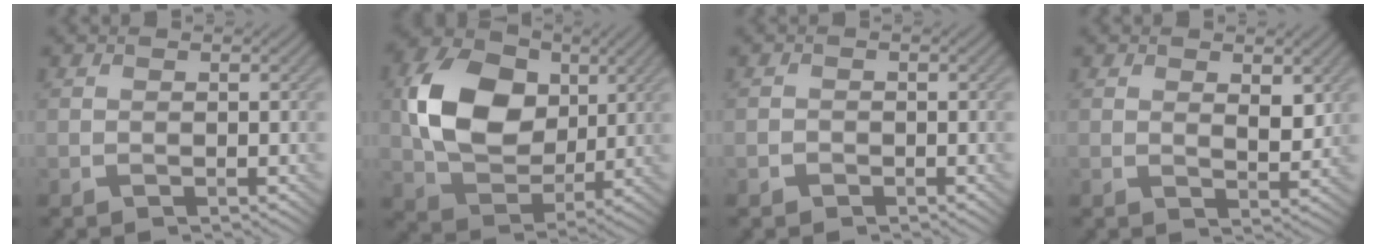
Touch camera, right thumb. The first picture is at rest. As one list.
[{"total": 12.6, "force": [2.4, 9.2, 8.3], "torque": [-0.176, 0.005, 0.046]}, {"total": 0.9, "force": [-0.5, 0.7, 0.1], "torque": [0.001, -0.001, -0.012]}, {"total": 3.2, "force": [1.2, 1.6, 2.5], "torque": [-0.042, -0.008, 0.024]}]